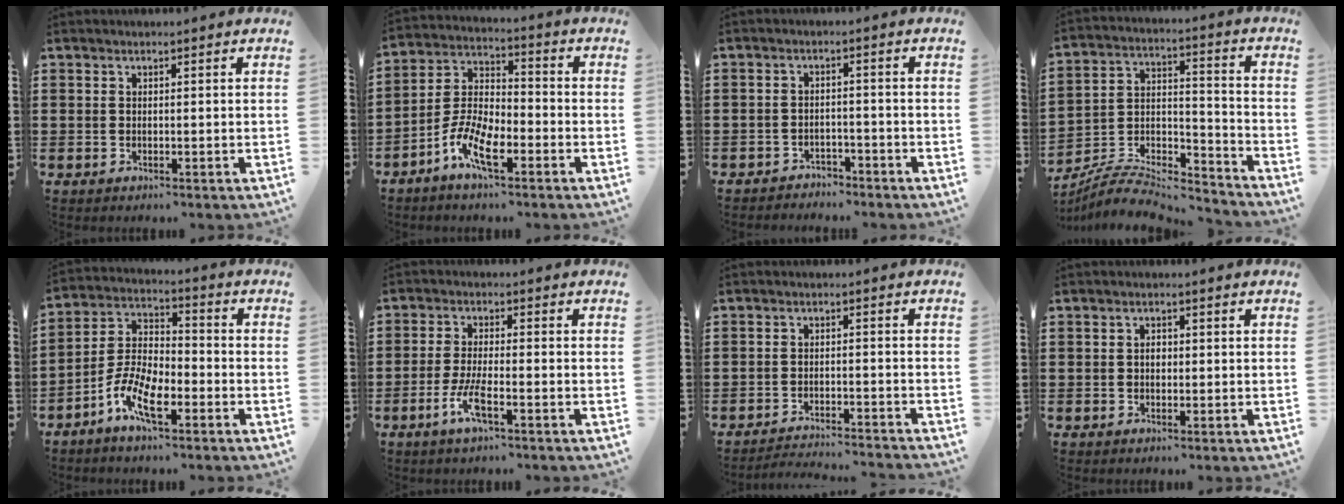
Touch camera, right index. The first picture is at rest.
{"total": 8.0, "force": [-4.6, 3.0, 5.8], "torque": [-0.150, -0.006, -0.094]}
{"total": 2.4, "force": [-2.3, 0.6, -0.1], "torque": [-0.007, 0.002, -0.052]}
{"total": 7.9, "force": [-7.4, 1.6, 2.3], "torque": [-0.037, 0.010, -0.146]}
{"total": 8.4, "force": [-4.8, 3.2, 6.0], "torque": [-0.154, -0.006, -0.098]}
{"total": 5.0, "force": [-2.8, 0.9, 4.1], "torque": [-0.092, -0.009, -0.055]}
{"total": 2.9, "force": [-2.9, -0.3, 0.2], "torque": [-0.009, -0.002, -0.062]}
{"total": 1.3, "force": [-0.1, 0.8, 1.1], "torque": [-0.022, 0.003, -0.003]}